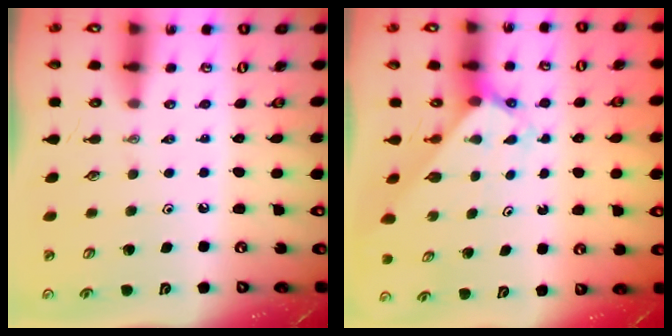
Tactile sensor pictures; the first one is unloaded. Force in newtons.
{"total": 2.5, "press": 2.5, "slide": 0.2}